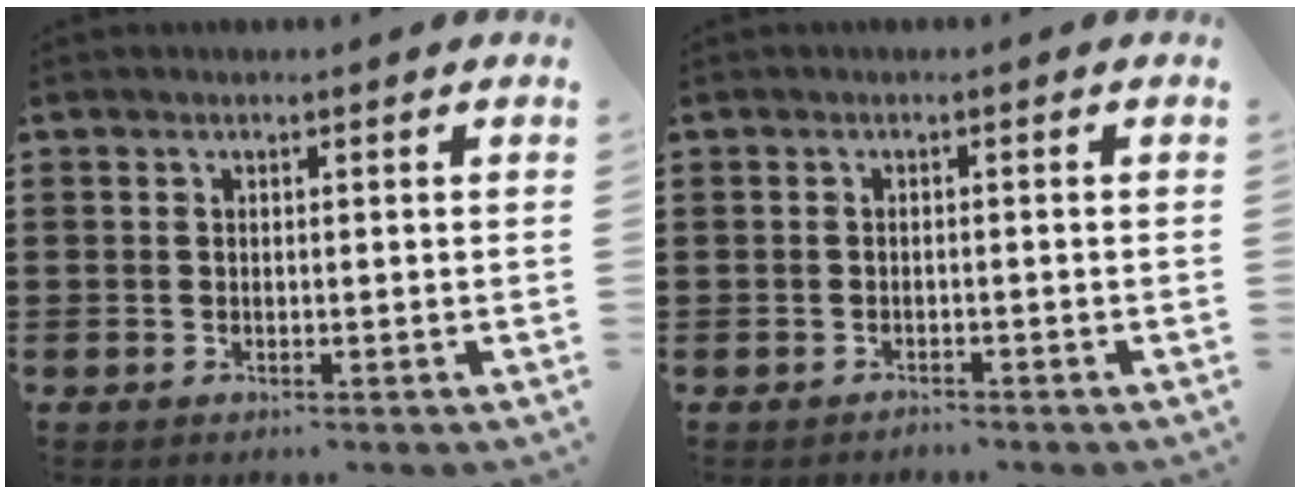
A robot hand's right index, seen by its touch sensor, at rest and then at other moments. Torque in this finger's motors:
{"motor_torque": [0.23, 1.24, -1.05, -0.21]}